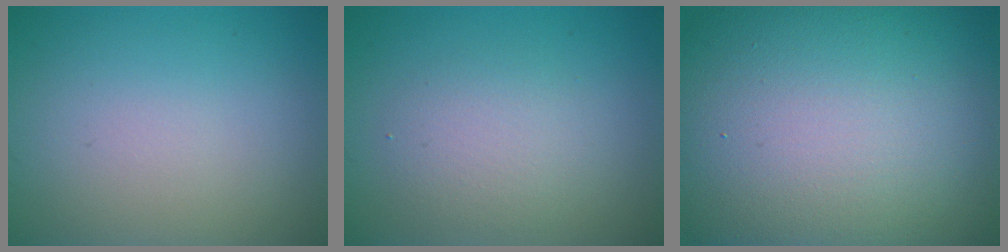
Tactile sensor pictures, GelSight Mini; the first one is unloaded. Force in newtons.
{"total": 2.7, "press": 2.6, "slide": 0.3}
{"total": 21.6, "press": 21.6, "slide": 1.3}